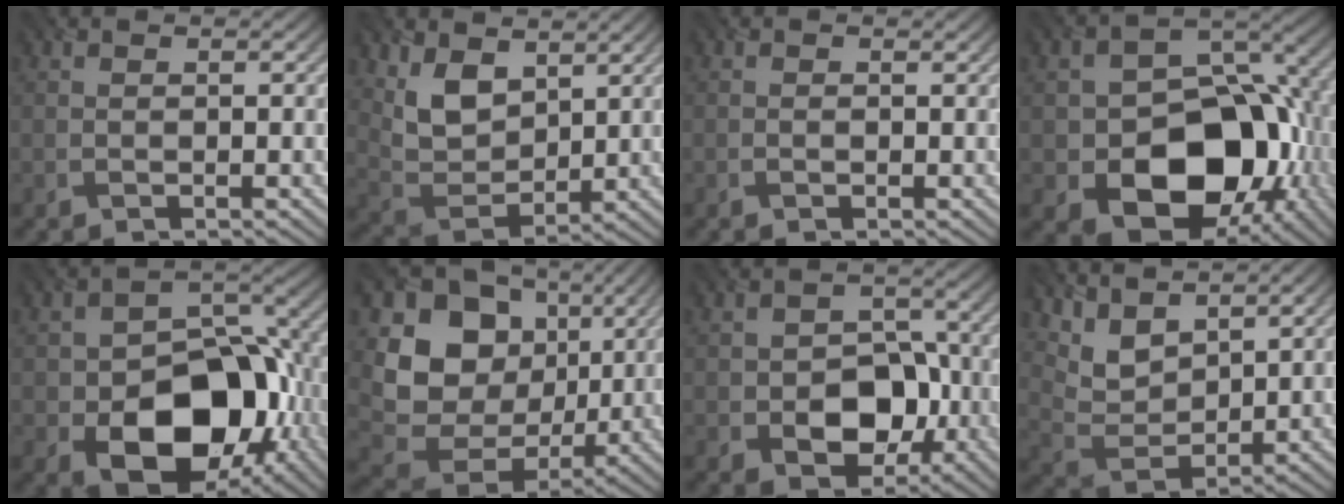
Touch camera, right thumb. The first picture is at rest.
{"total": 7.2, "force": [3.8, 4.3, 4.2], "torque": [-0.100, -0.017, 0.074]}
{"total": 0.5, "force": [-0.1, 0.2, 0.4], "torque": [-0.009, -0.001, -0.003]}
{"total": 15.5, "force": [-4.5, 11.0, 10.0], "torque": [-0.125, -0.030, -0.080]}
{"total": 15.1, "force": [-4.9, 10.1, 10.1], "torque": [-0.138, -0.025, -0.083]}
{"total": 14.5, "force": [3.1, 11.9, 7.7], "torque": [-0.166, -0.013, 0.061]}
{"total": 7.9, "force": [-2.1, 5.7, 5.0], "torque": [-0.077, -0.007, -0.035]}
{"total": 6.9, "force": [4.9, 3.2, 3.6], "torque": [-0.090, -0.006, 0.095]}